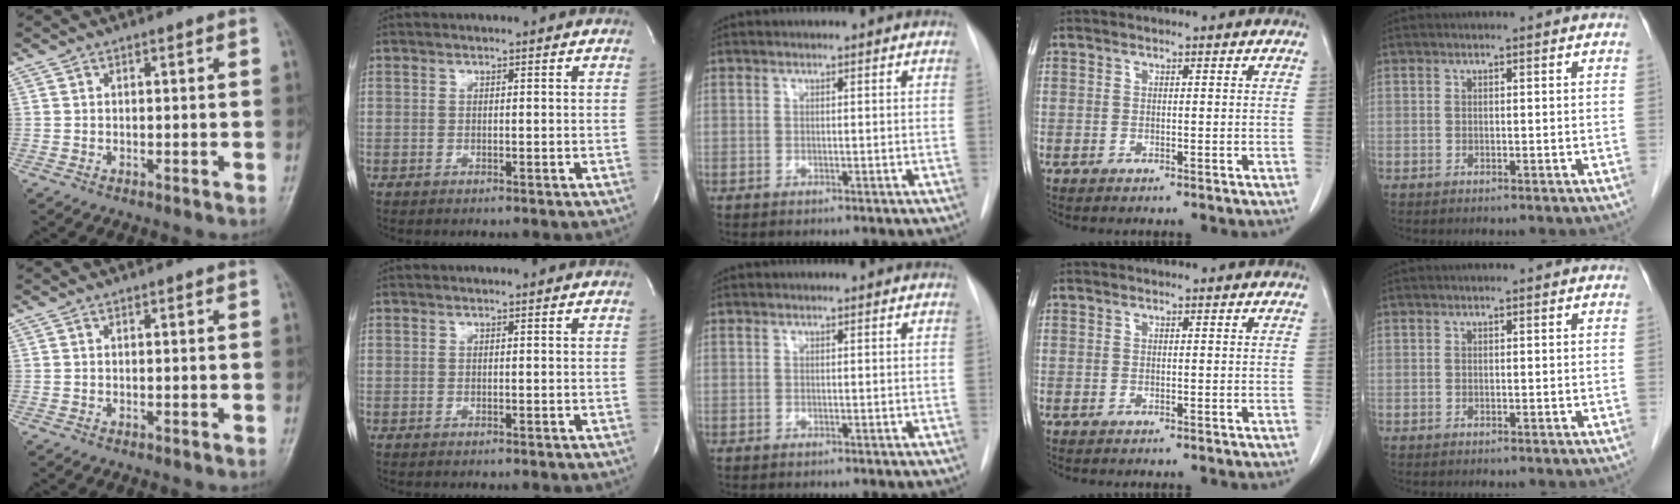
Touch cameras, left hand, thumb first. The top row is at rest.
{}